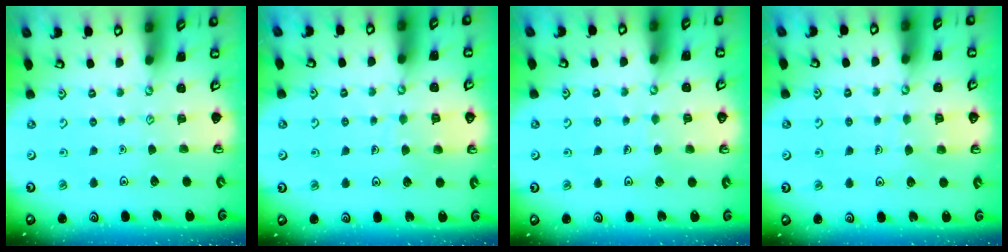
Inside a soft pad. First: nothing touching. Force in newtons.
{"total": 5.7, "press": 5.7, "slide": 0.3}
{"total": 3.3, "press": 3.3, "slide": 0.2}
{"total": 3.9, "press": 3.9, "slide": 0.2}